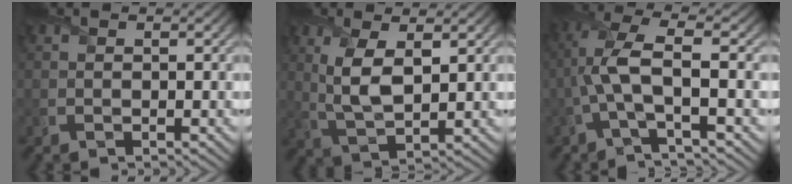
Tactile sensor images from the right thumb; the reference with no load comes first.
{"total": 6.1, "force": [1.8, 2.5, 5.2], "torque": [-0.123, -0.003, 0.042]}
{"total": 6.7, "force": [-0.9, 1.6, 6.4], "torque": [-0.149, 0.020, -0.034]}